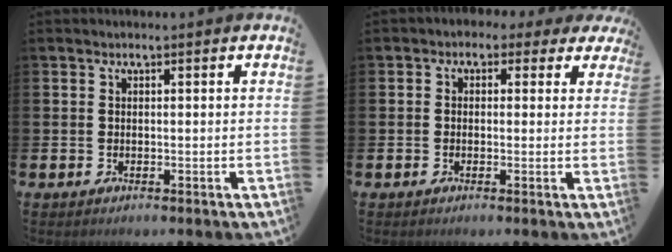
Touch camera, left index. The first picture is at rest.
{"total": 1.5, "force": [-0.1, 1.4, 0.4], "torque": [-0.011, 0.005, -0.010]}